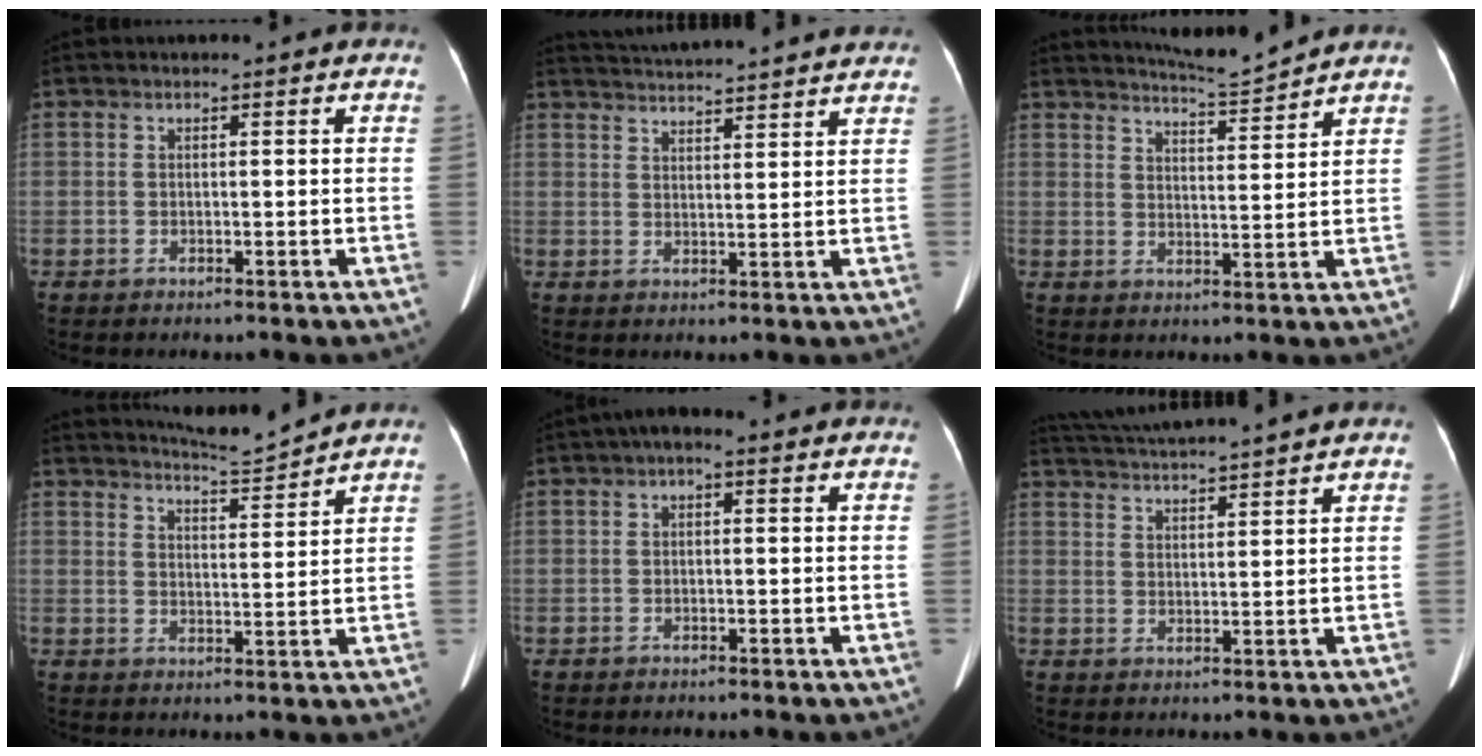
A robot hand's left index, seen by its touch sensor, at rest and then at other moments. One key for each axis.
{"total": 15.7, "fx": 14.7, "fy": 1.2, "fz": 5.2, "tx": -0.087, "ty": 0.027, "tz": 0.200}
{"total": 6.2, "fx": 6.1, "fy": -1.1, "fz": 0.8, "tx": -0.026, "ty": -0.013, "tz": 0.099}
{"total": 5.9, "fx": 5.8, "fy": -1.1, "fz": 0.4, "tx": -0.020, "ty": -0.013, "tz": 0.095}
{"total": 1.9, "fx": 0.5, "fy": 0.9, "fz": 1.7, "tx": -0.025, "ty": 0.011, "tz": 0.002}
{"total": 10.6, "fx": 9.9, "fy": -1.0, "fz": 3.8, "tx": -0.076, "ty": 0.025, "tz": 0.151}